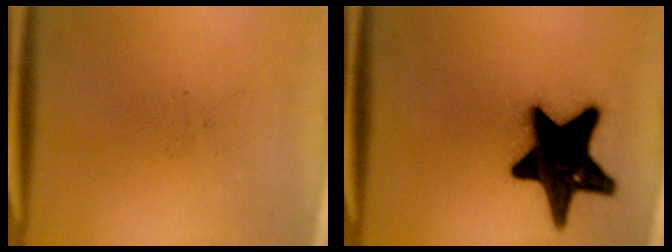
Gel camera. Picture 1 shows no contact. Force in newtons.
{"total": 18.9}